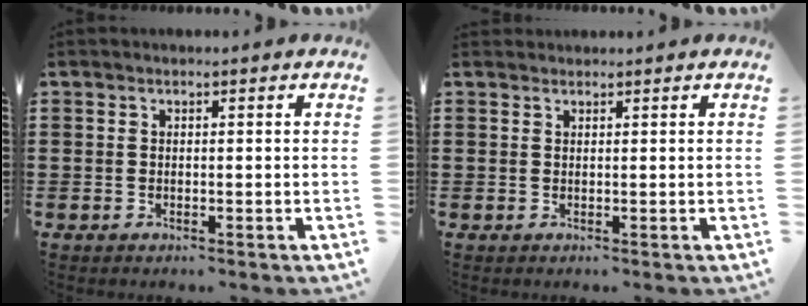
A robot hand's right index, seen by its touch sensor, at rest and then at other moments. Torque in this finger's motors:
{"motor_torque": [0.96, 0.92, -0.15, -0.01]}